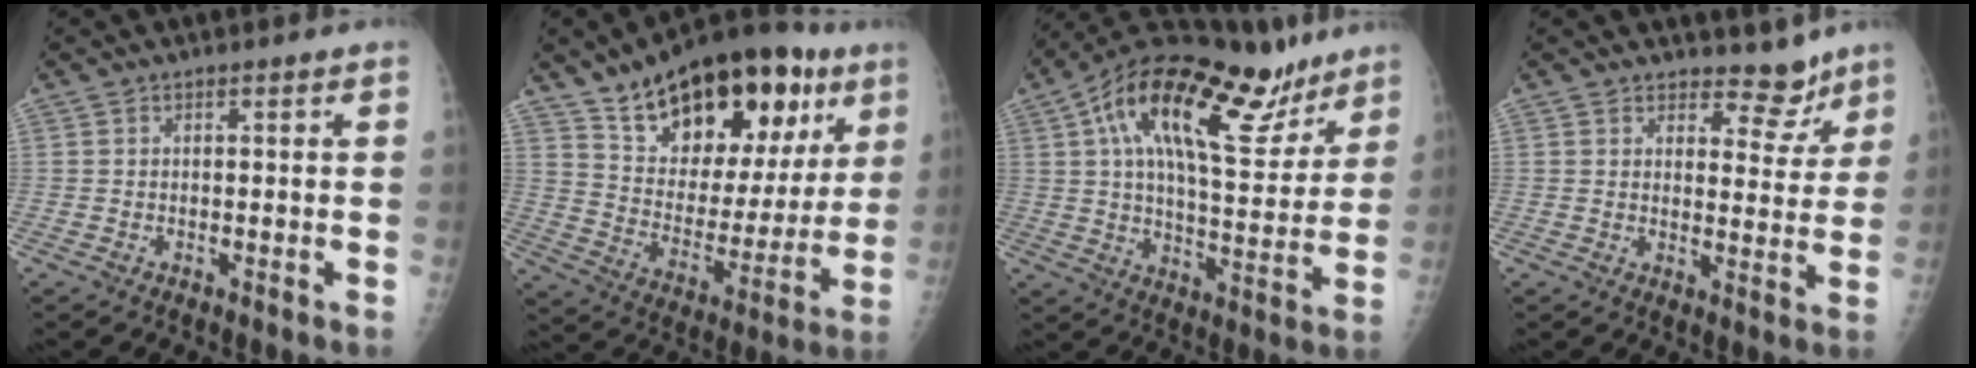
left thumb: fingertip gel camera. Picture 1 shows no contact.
{"total": 28.0, "force": [15.8, 13.5, 18.8], "torque": [-0.247, -0.033, 0.251]}
{"total": 25.9, "force": [15.1, 10.1, 18.5], "torque": [-0.260, -0.021, 0.241]}
{"total": 6.2, "force": [5.3, 3.0, 1.0], "torque": [0.017, -0.044, 0.072]}